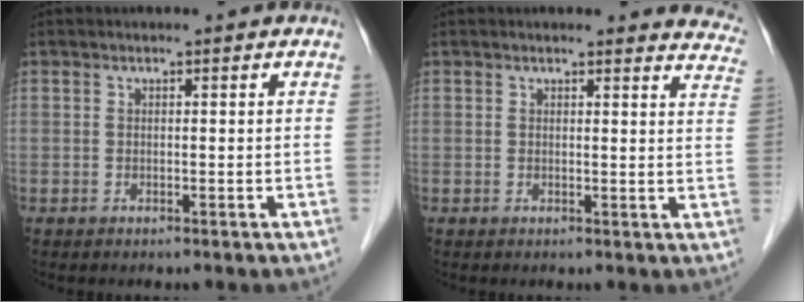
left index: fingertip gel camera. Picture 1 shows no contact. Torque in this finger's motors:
{"motor_torque": [0.23, -0.46, 0.04, -0.01]}